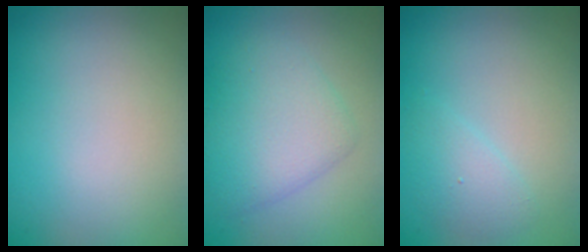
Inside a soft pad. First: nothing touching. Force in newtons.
{"total": 4.5, "press": 4.5, "slide": 0.1}
{"total": 1.7, "press": 1.7, "slide": 0.2}